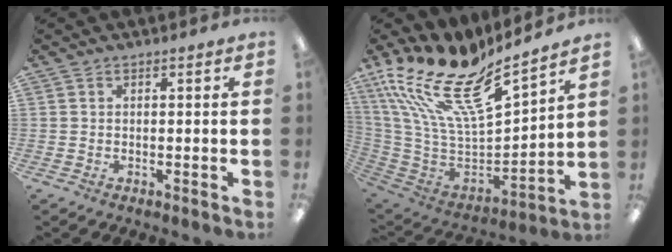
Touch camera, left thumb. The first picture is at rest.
{"total": 19.9, "force": [13.2, 7.2, 13.1], "torque": [-0.245, -0.092, 0.232]}